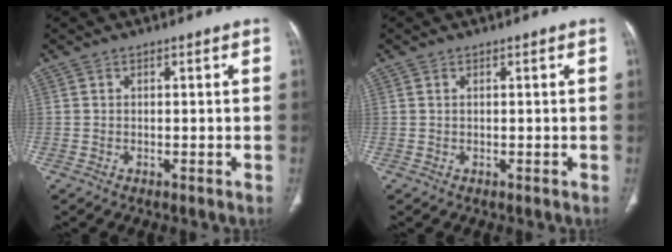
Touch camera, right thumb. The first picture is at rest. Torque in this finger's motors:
{"motor_torque": [0.30, 0.09, 0.03, -0.38, 0.03]}